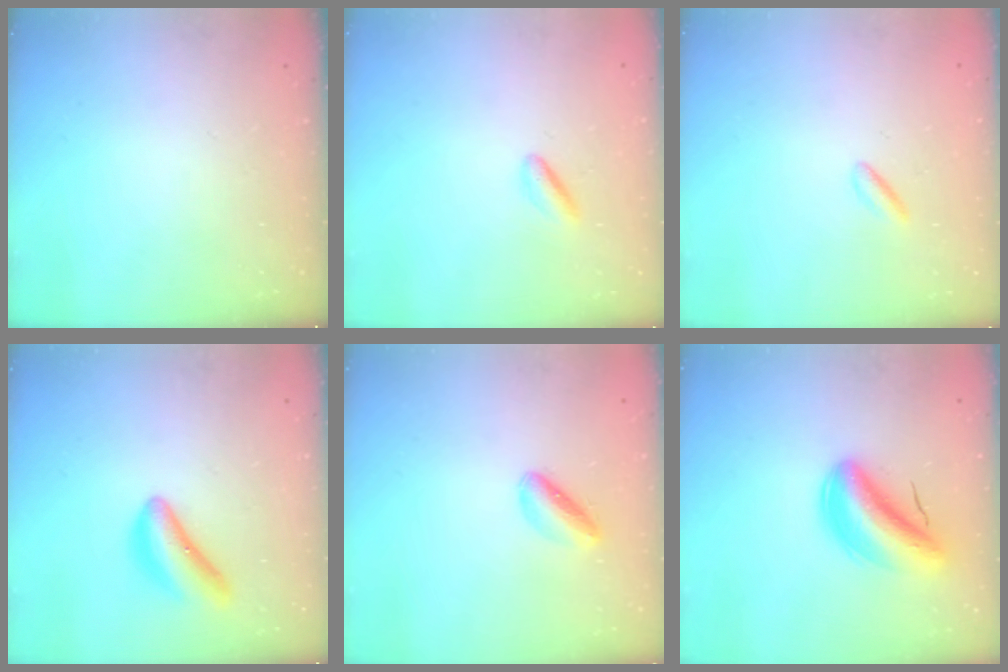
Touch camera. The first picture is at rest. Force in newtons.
{"total": 2.7, "press": 2.6, "slide": 0.7}
{"total": 0.8, "press": 0.6, "slide": 0.6}
{"total": 10.1, "press": 10.0, "slide": 0.5}
{"total": 4.3, "press": 4.2, "slide": 0.8}
{"total": 7.0, "press": 6.6, "slide": 2.4}